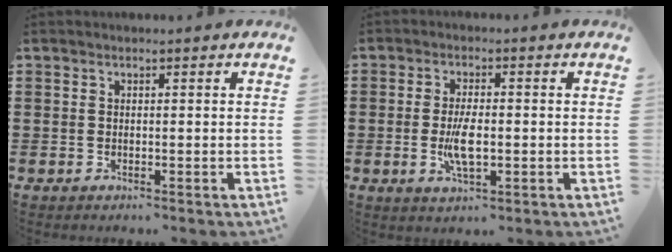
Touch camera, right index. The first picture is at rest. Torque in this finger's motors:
{"motor_torque": [1.83, 0.31, 0.70, 0.17]}